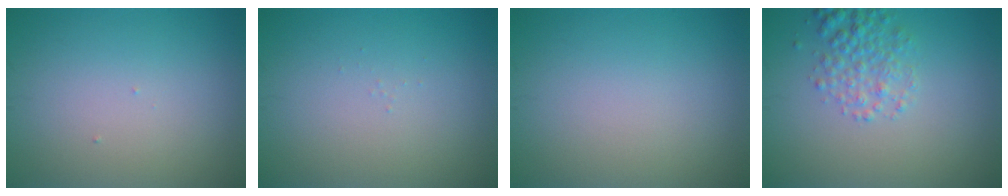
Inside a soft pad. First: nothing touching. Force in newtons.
{"total": 0.0}
{"total": 0.0}
{"total": 2.9, "press": 2.9, "slide": 0.2}